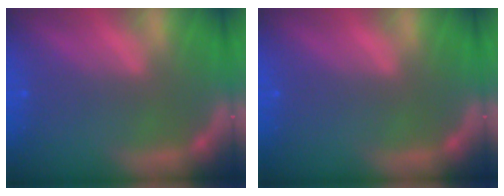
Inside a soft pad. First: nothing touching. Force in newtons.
{"total": 0.0}